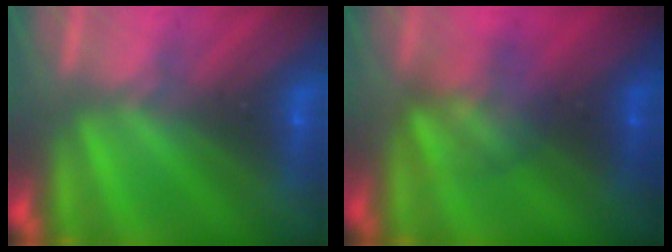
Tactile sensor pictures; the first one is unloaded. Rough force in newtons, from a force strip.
{"total": 2.9}